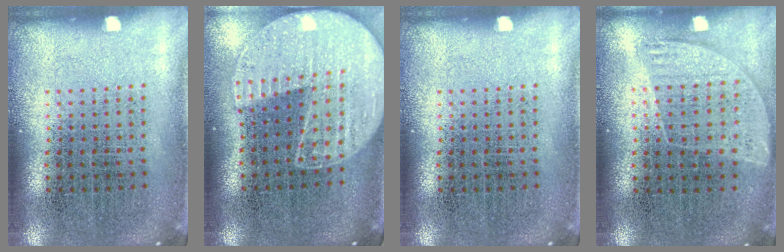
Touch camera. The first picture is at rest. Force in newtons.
{"total": 1.7, "press": 1.6, "slide": 0.7}
{"total": 0.0}
{"total": 0.9, "press": 0.8, "slide": 0.4}